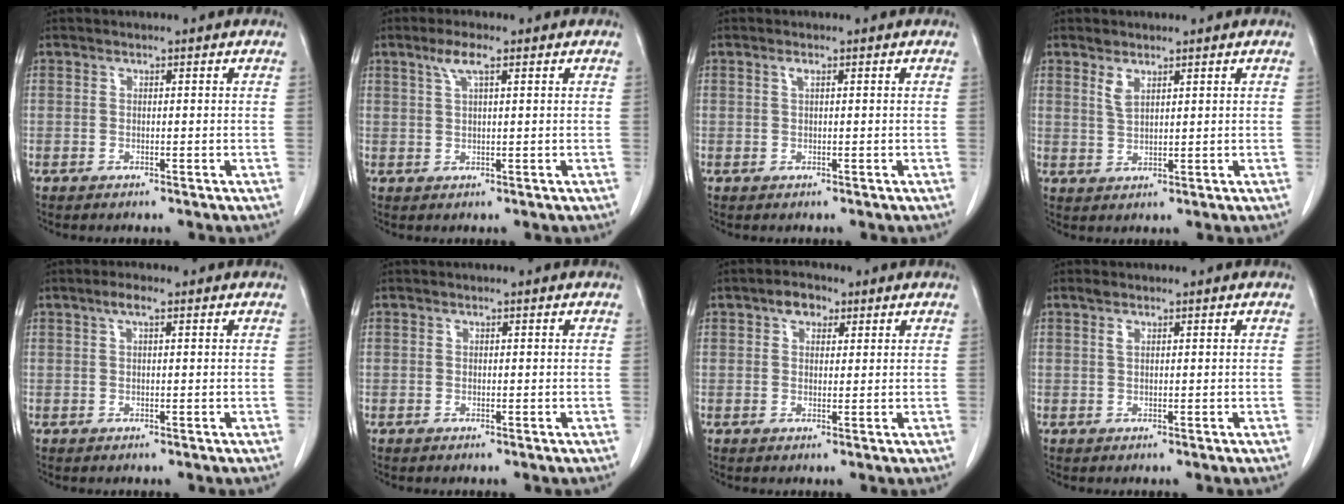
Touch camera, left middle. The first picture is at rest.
{"total": 3.2, "force": [1.8, 0.4, 2.7], "torque": [-0.059, 0.008, 0.036]}
{"total": 0.7, "force": [0.3, 0.1, 0.6], "torque": [-0.014, 0.002, 0.004]}
{"total": 2.4, "force": [1.6, 0.9, 1.5], "torque": [-0.035, -0.001, 0.038]}
{"total": 2.0, "force": [1.0, 0.4, 1.6], "torque": [-0.036, 0.009, 0.018]}
{"total": 0.0}
{"total": 3.1, "force": [1.7, 1.9, 1.7], "torque": [-0.031, 0.013, 0.027]}
{"total": 1.1, "force": [0.6, 0.4, 0.7], "torque": [-0.018, 0.006, 0.013]}